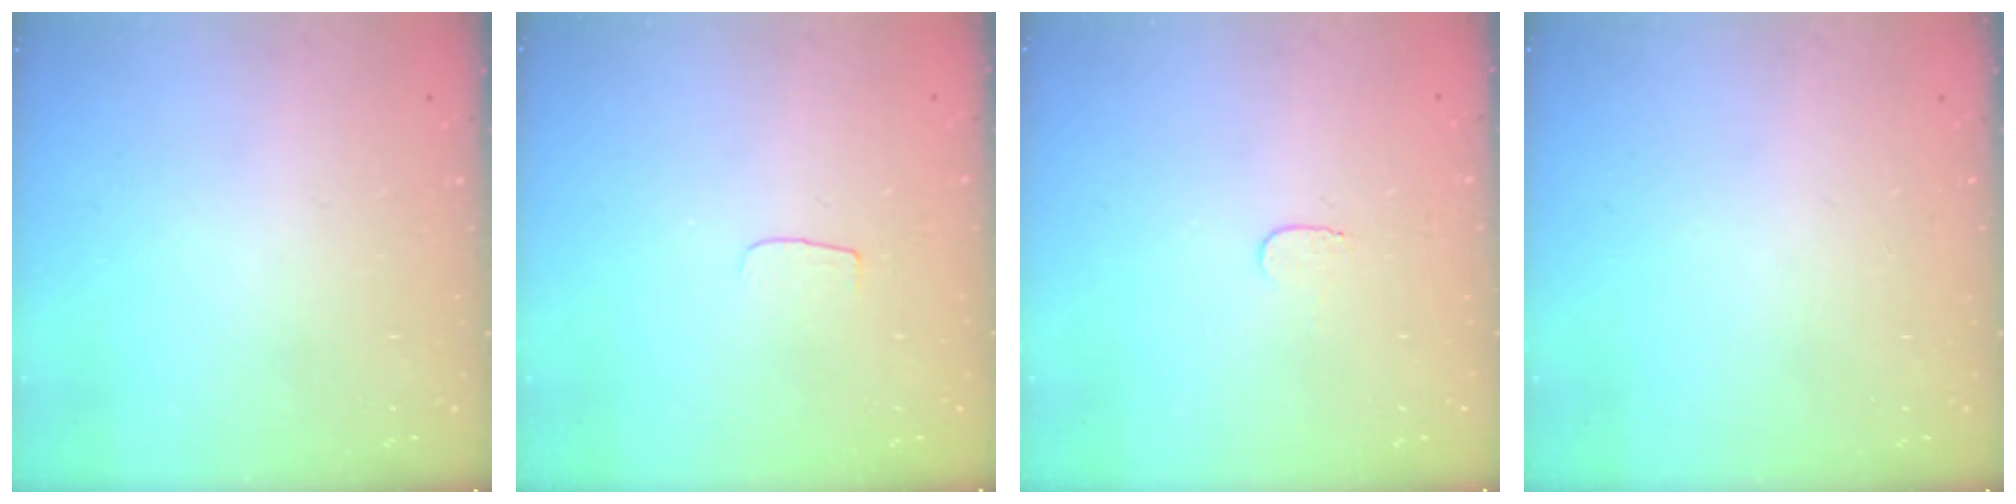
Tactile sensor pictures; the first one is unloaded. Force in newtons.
{"total": 3.1, "press": 3.1, "slide": 0.3}
{"total": 3.2, "press": 3.2, "slide": 0.3}
{"total": 0.0}